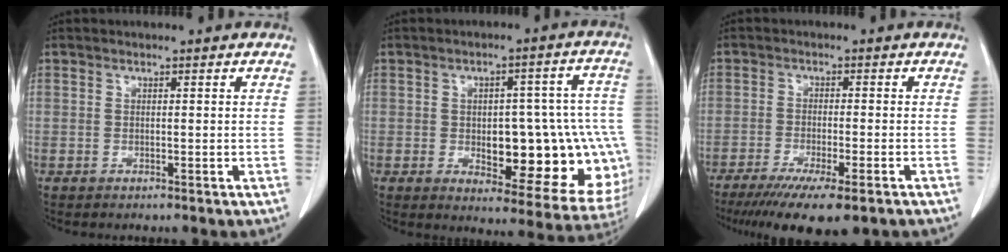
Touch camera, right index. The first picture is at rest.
{"total": 19.7, "force": [-3.4, 7.4, 18.0], "torque": [-0.141, 0.037, -0.016]}
{"total": 12.9, "force": [-9.5, 1.8, 8.6], "torque": [-0.123, -0.028, -0.143]}